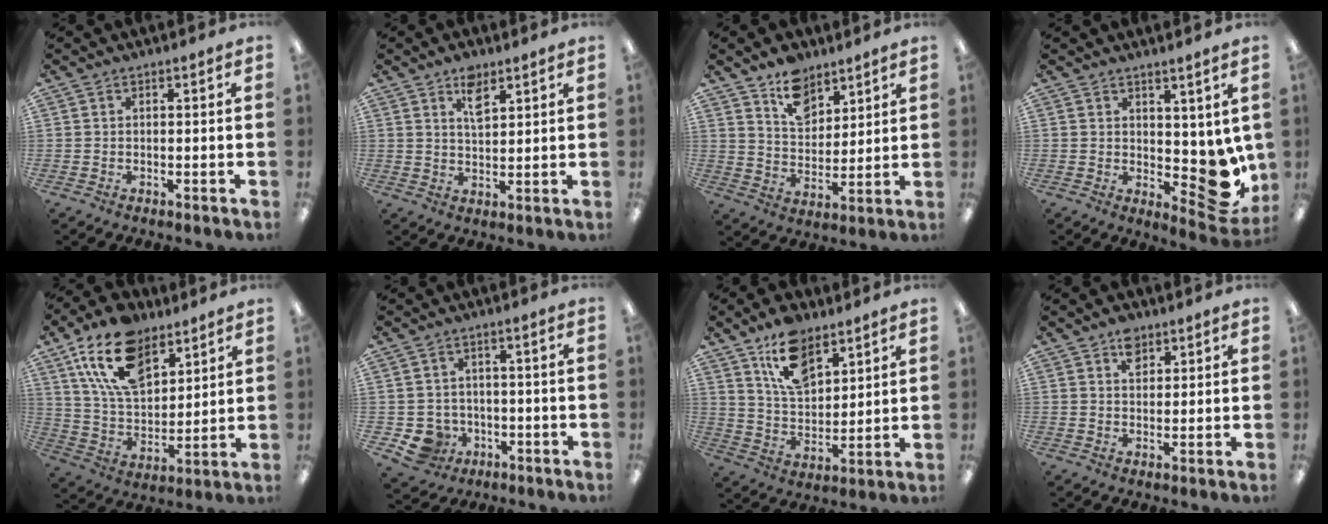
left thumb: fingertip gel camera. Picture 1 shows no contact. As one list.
[{"total": 5.4, "force": [3.6, 2.5, 3.2], "torque": [-0.039, -0.020, 0.060]}, {"total": 10.2, "force": [7.3, 6.3, 3.4], "torque": [-0.050, -0.042, 0.134]}, {"total": 8.5, "force": [0.5, 5.2, 6.7], "torque": [-0.053, -0.029, 0.025]}, {"total": 17.9, "force": [10.5, 10.2, 10.3], "torque": [-0.193, -0.033, 0.195]}, {"total": 5.5, "force": [-2.2, 4.9, 1.2], "torque": [-0.047, 0.009, -0.036]}, {"total": 13.3, "force": [8.6, 7.4, 7.0], "torque": [-0.121, -0.037, 0.159]}, {"total": 4.8, "force": [3.1, 3.1, 2.1], "torque": [-0.018, -0.011, 0.051]}]